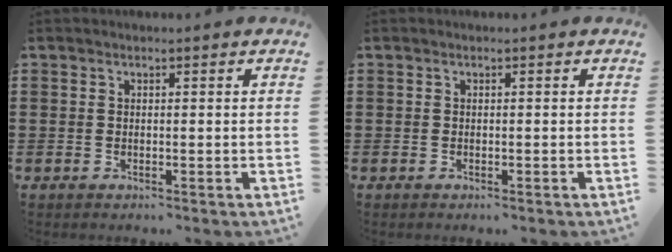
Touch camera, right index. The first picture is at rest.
{"total": 0.0}